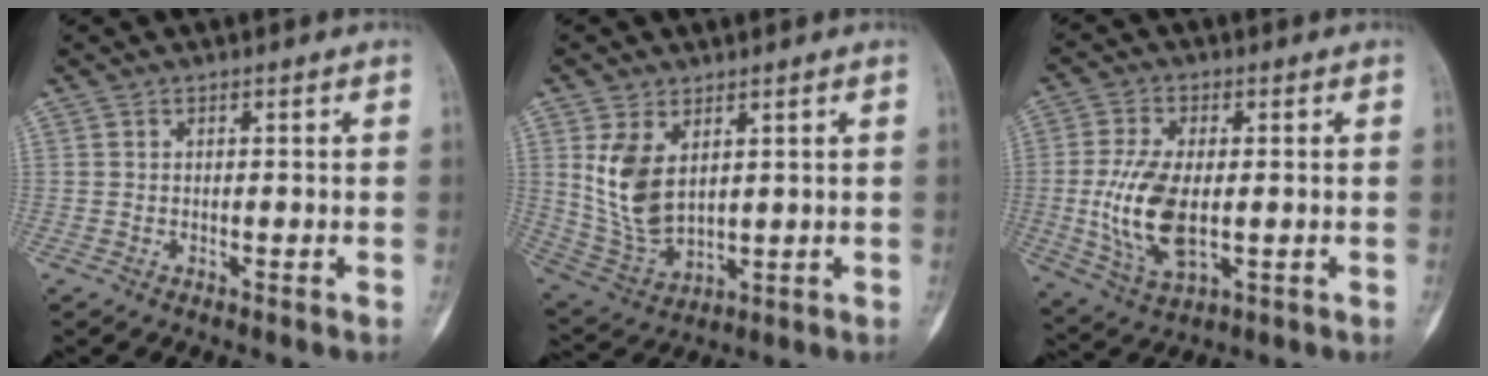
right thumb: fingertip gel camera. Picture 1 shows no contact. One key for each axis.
{"total": 10.6, "fx": 3.2, "fy": 6.2, "fz": 8.0, "tx": -0.147, "ty": -0.019, "tz": 0.081}
{"total": 12.6, "fx": -0.8, "fy": 6.3, "fz": 10.8, "tx": -0.222, "ty": -0.010, "tz": -0.008}